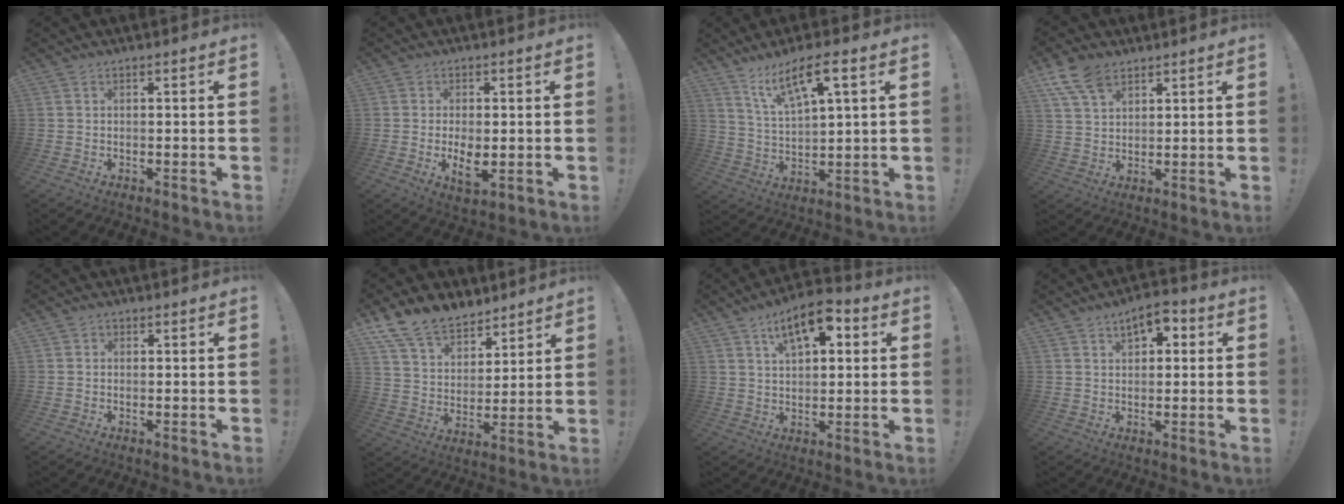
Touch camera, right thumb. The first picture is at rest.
{"total": 6.3, "force": [-0.5, 3.1, 5.4], "torque": [-0.086, -0.014, -0.009]}
{"total": 10.6, "force": [6.3, 2.5, 8.2], "torque": [-0.143, -0.026, 0.107]}
{"total": 9.2, "force": [5.9, 5.2, 4.9], "torque": [-0.093, -0.018, 0.116]}
{"total": 0.7, "force": [-0.3, 0.6, 0.1], "torque": [-0.006, 0.004, -0.004]}
{"total": 13.9, "force": [10.8, 7.6, 4.2], "torque": [-0.084, -0.080, 0.208]}
{"total": 11.1, "force": [5.1, 5.2, 8.3], "torque": [-0.124, -0.014, 0.088]}
{"total": 5.9, "force": [2.8, 3.5, 3.7], "torque": [-0.040, -0.009, 0.044]}